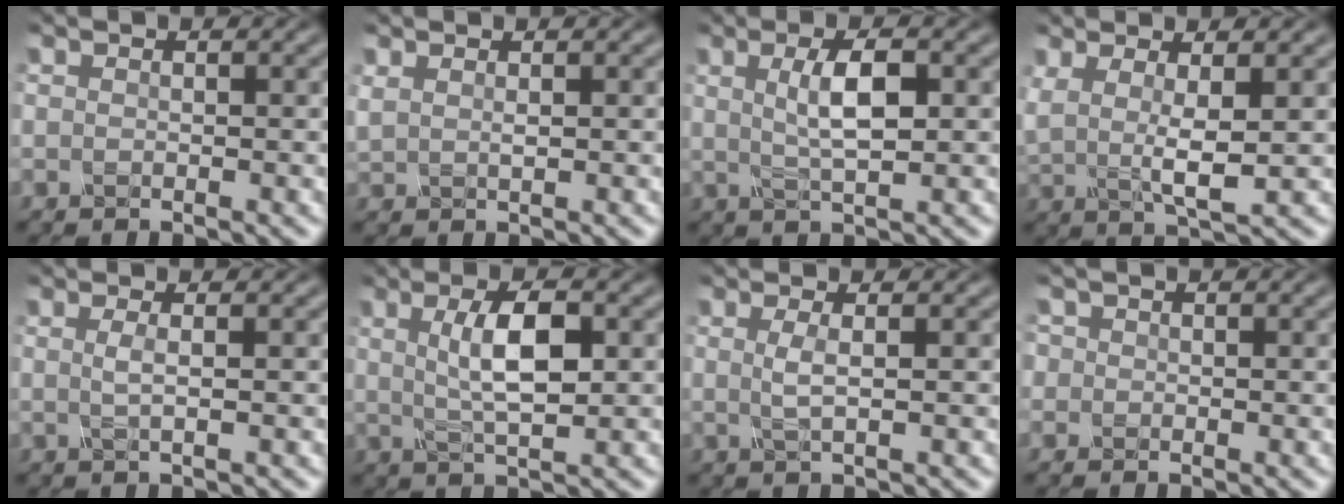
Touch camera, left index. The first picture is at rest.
{"total": 1.1, "force": [0.7, 0.3, 0.7], "torque": [-0.021, -0.001, 0.020]}
{"total": 4.0, "force": [0.8, 1.0, 3.8], "torque": [-0.070, 0.003, 0.015]}
{"total": 3.8, "force": [1.2, 0.9, 3.5], "torque": [-0.077, -0.008, 0.024]}
{"total": 1.4, "force": [0.3, 0.4, 1.3], "torque": [-0.025, 0.001, 0.002]}
{"total": 5.0, "force": [1.0, 1.4, 4.7], "torque": [-0.086, 0.005, 0.020]}
{"total": 1.8, "force": [0.3, 0.5, 1.7], "torque": [-0.033, -0.001, 0.005]}
{"total": 1.4, "force": [0.3, 1.3, 0.4], "torque": [-0.008, 0.005, -0.005]}